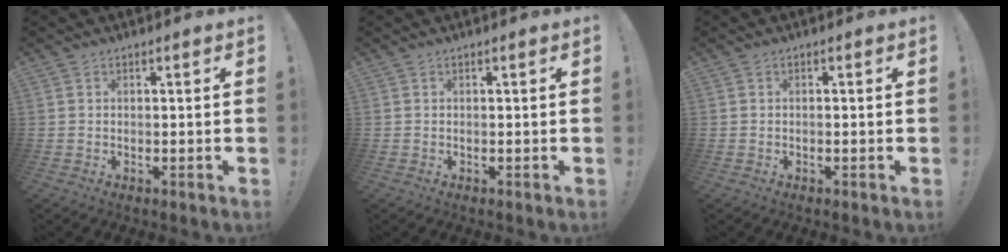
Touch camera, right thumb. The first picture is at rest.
{"total": 0.0}
{"total": 0.7, "force": [-0.5, 0.0, 0.5], "torque": [-0.011, 0.001, -0.008]}